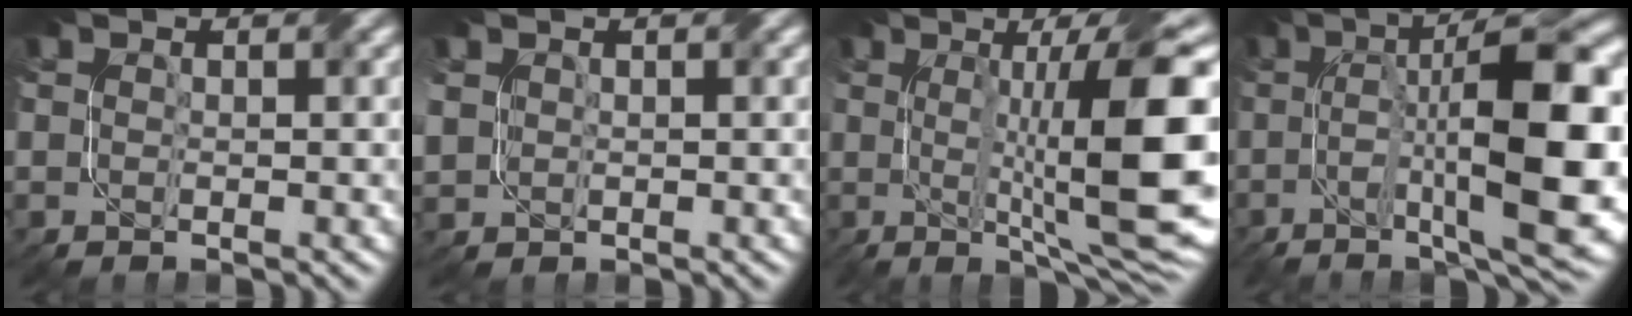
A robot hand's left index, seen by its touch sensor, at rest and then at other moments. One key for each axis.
{"total": 1.9, "fx": 0.6, "fy": 1.7, "fz": 0.7, "tx": -0.023, "ty": -0.002, "tz": 0.013}
{"total": 13.9, "fx": 0.8, "fy": 3.0, "fz": 13.5, "tx": -0.182, "ty": 0.003, "tz": 0.017}
{"total": 14.9, "fx": -0.8, "fy": 4.1, "fz": 14.3, "tx": -0.218, "ty": 0.017, "tz": -0.008}